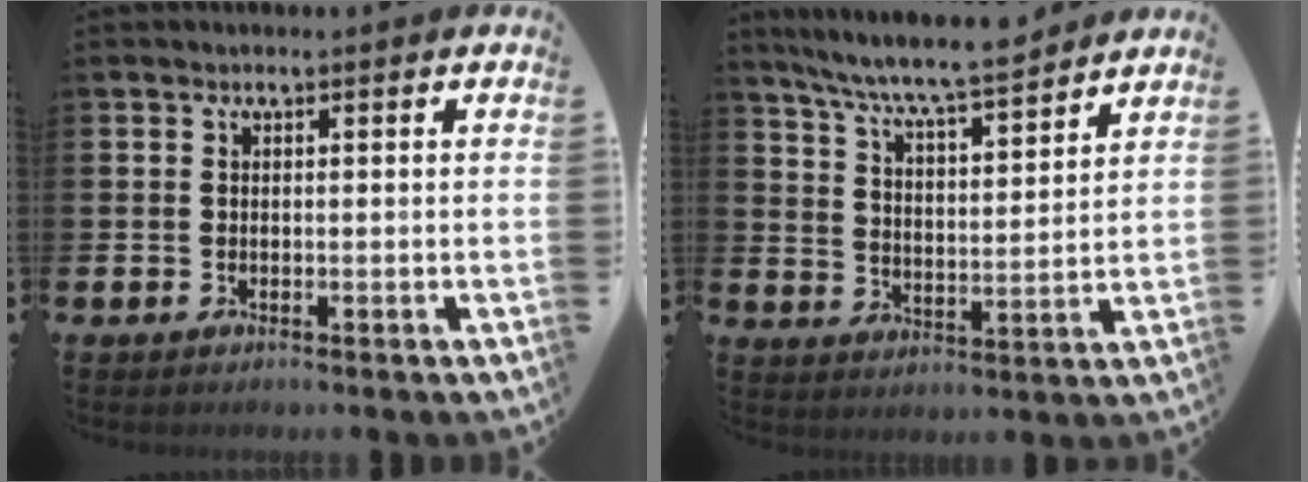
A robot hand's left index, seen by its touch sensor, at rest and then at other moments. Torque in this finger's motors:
{"motor_torque": [1.03, -1.10, 0.60, 0.21]}